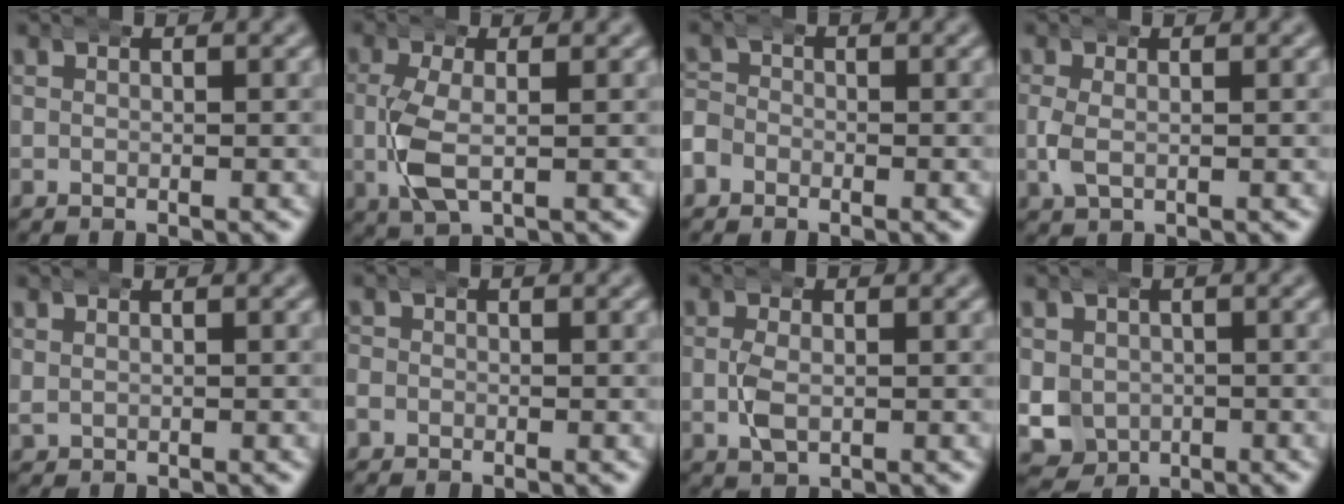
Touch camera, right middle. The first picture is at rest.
{"total": 3.8, "force": [-0.6, 1.9, 3.2], "torque": [-0.074, -0.004, -0.008]}
{"total": 2.3, "force": [-1.1, 2.0, 0.3], "torque": [-0.012, -0.003, -0.028]}
{"total": 2.0, "force": [-0.1, 1.3, 1.6], "torque": [-0.041, 0.002, -0.003]}
{"total": 1.1, "force": [0.6, 0.8, 0.5], "torque": [-0.012, 0.000, 0.013]}
{"total": 1.8, "force": [-0.4, 1.7, 0.4], "torque": [-0.024, -0.004, -0.011]}
{"total": 2.3, "force": [-0.5, 1.4, 1.7], "torque": [-0.036, 0.000, -0.008]}
{"total": 7.6, "force": [-1.7, 6.9, 2.6], "torque": [-0.062, -0.038, -0.018]}